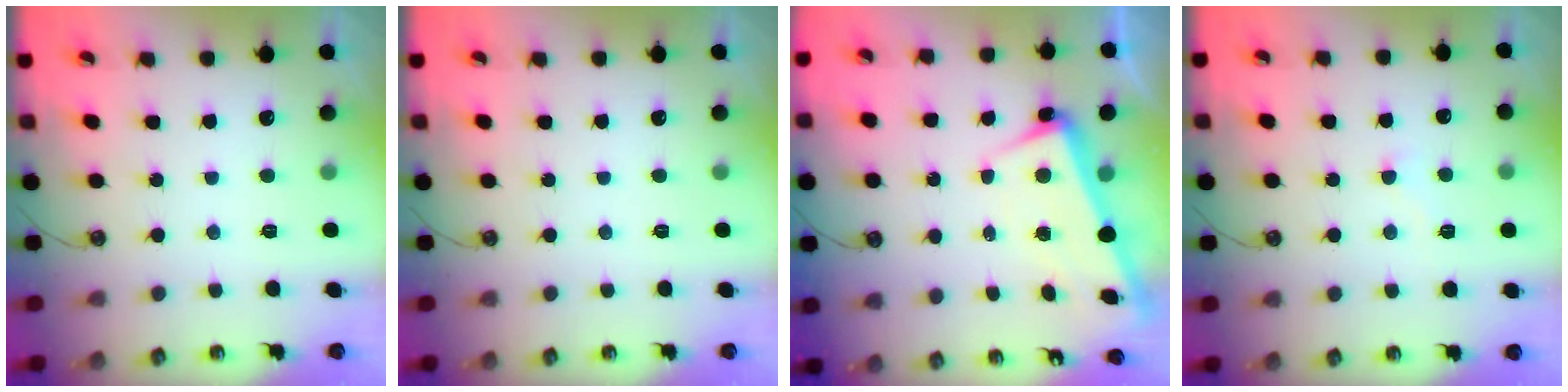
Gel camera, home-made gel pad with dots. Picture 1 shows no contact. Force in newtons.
{"total": 0.0}
{"total": 3.0, "press": 2.9, "slide": 0.8}
{"total": 2.9, "press": 2.9, "slide": 0.5}